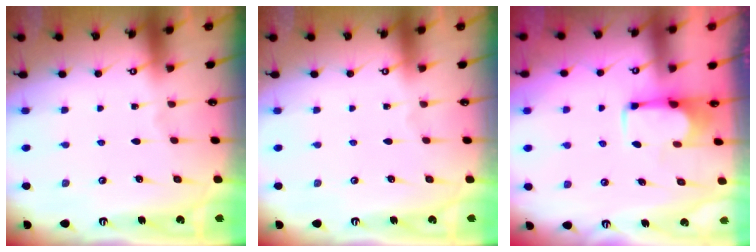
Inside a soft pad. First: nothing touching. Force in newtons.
{"total": 0.0}
{"total": 1.8, "press": 1.6, "slide": 0.7}